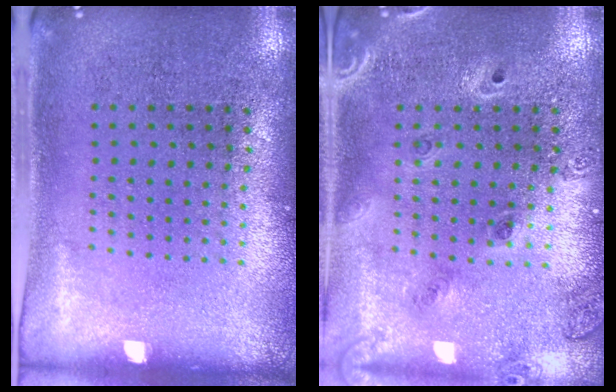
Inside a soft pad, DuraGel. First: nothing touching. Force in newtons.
{"total": 1.5, "press": 1.3, "slide": 0.7}